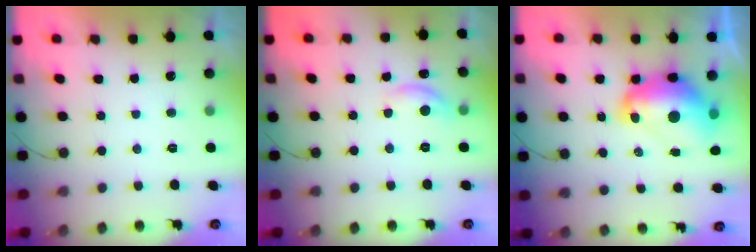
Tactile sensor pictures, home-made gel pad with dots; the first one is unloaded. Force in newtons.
{"total": 9.1, "press": 9.1, "slide": 0.5}
{"total": 14.1, "press": 14.0, "slide": 1.4}